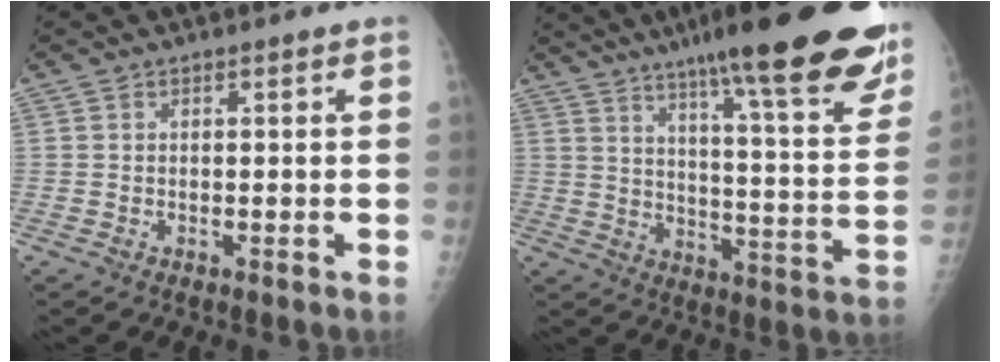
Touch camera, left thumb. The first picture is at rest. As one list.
[{"total": 28.5, "force": [20.1, 4.4, 19.8], "torque": [-0.259, -0.081, 0.273]}]